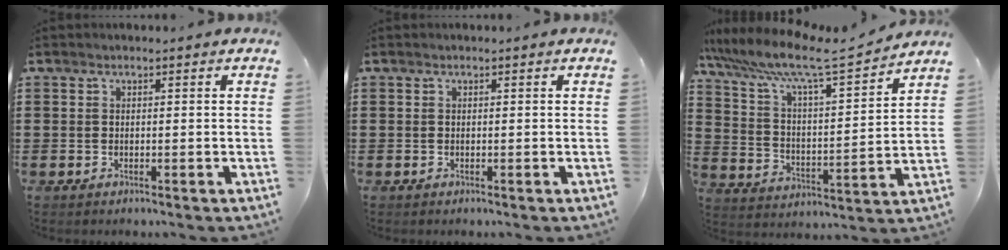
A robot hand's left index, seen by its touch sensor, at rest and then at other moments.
{"total": 0.0}
{"total": 8.8, "force": [7.2, 0.5, 5.0], "torque": [-0.126, -0.046, 0.114]}